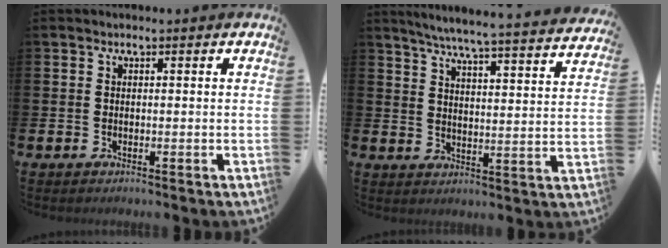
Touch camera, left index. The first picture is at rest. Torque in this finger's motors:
{"motor_torque": [0.64, -1.49, 0.31, 0.04]}